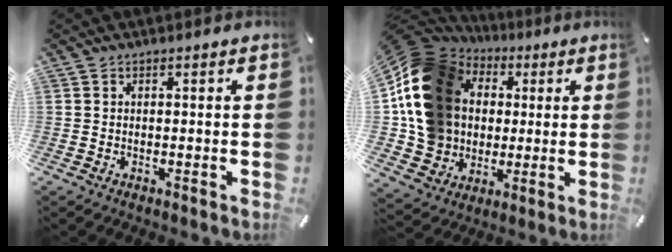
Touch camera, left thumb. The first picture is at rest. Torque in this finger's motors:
{"motor_torque": [2.04, 2.05, 2.69, -0.08, 0.63]}